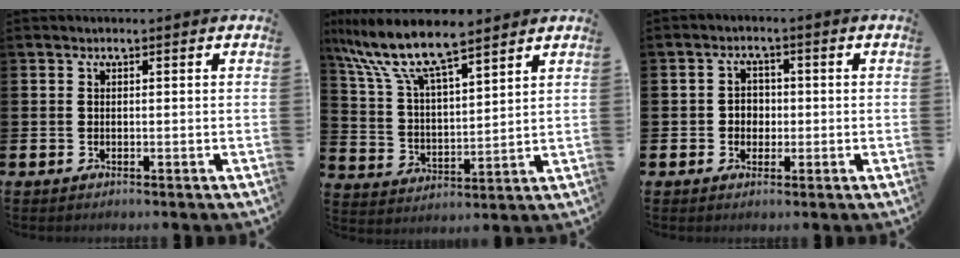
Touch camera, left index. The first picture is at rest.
{"total": 10.0, "force": [8.6, 2.2, 4.6], "torque": [-0.127, -0.041, 0.151]}
{"total": 2.6, "force": [-0.2, 2.4, 0.9], "torque": [-0.003, 0.000, -0.013]}